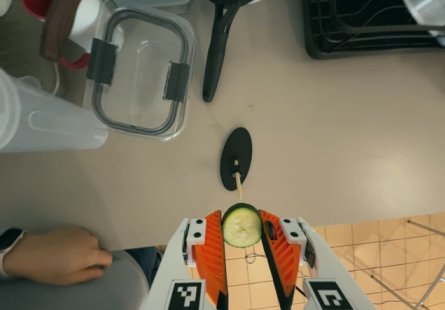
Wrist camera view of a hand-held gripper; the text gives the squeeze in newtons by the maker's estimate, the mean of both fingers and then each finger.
{"total": 5.7, "left": 5.7, "right": 5.8}